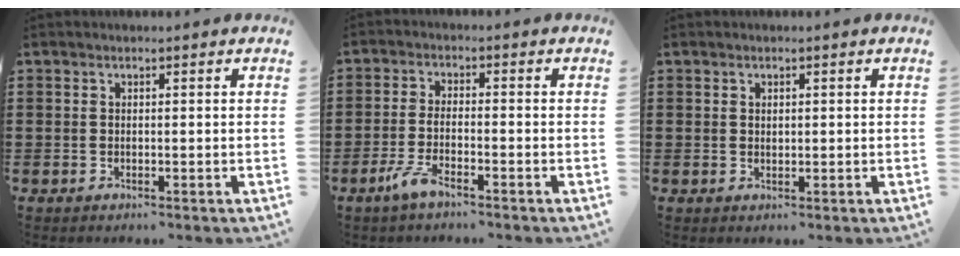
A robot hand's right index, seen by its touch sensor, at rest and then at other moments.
{"total": 3.6, "force": [-2.5, 0.3, 2.6], "torque": [-0.065, -0.010, -0.051]}
{"total": 0.7, "force": [0.3, 0.5, 0.4], "torque": [-0.009, 0.003, 0.007]}